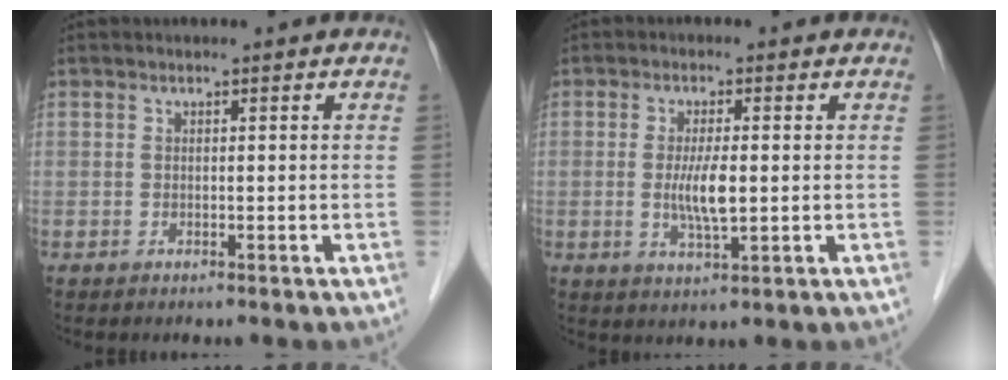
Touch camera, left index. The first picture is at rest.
{"total": 4.9, "force": [-0.1, 0.8, 4.9], "torque": [-0.099, -0.009, -0.002]}